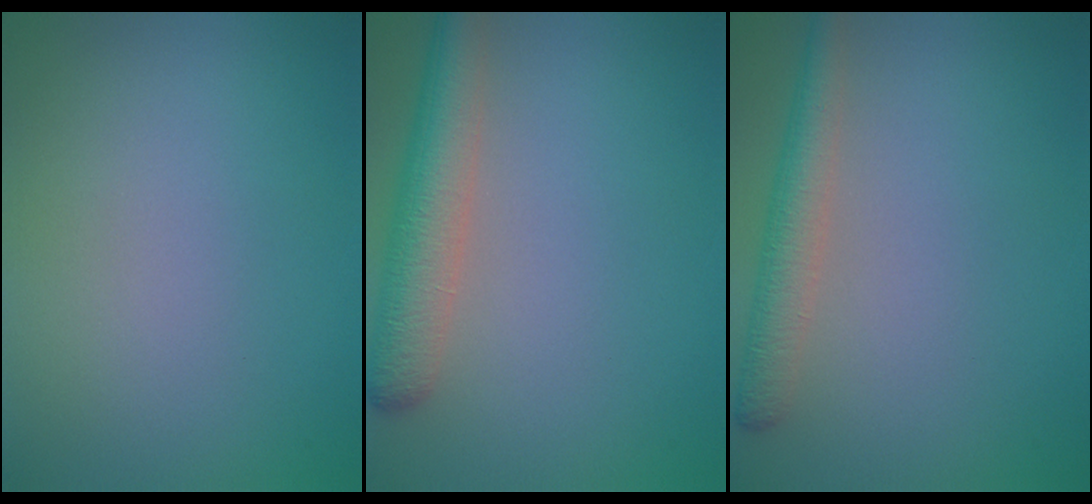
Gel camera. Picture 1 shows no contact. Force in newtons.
{"total": 5.1, "press": 5.1, "slide": 0.3}
{"total": 3.3, "press": 3.3, "slide": 0.1}